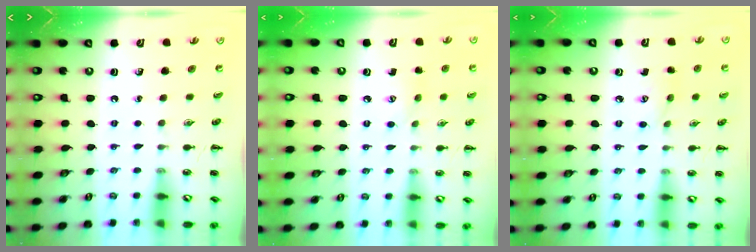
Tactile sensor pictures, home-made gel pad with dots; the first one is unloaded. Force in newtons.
{"total": 5.3, "press": 5.1, "slide": 1.4}
{"total": 5.7, "press": 5.6, "slide": 1.2}